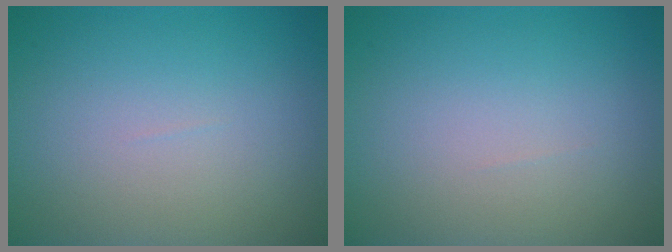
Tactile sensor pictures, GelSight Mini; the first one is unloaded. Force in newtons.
{"total": 0.0}